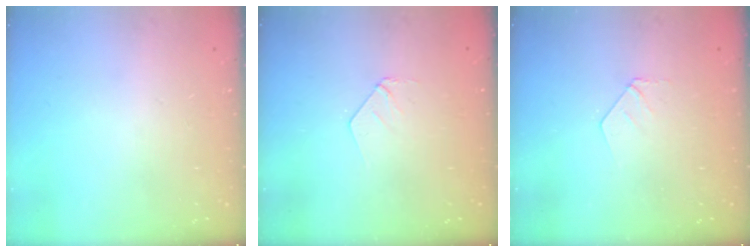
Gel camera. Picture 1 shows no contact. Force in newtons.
{"total": 3.8, "press": 3.8, "slide": 0.3}
{"total": 3.4, "press": 3.4, "slide": 0.3}